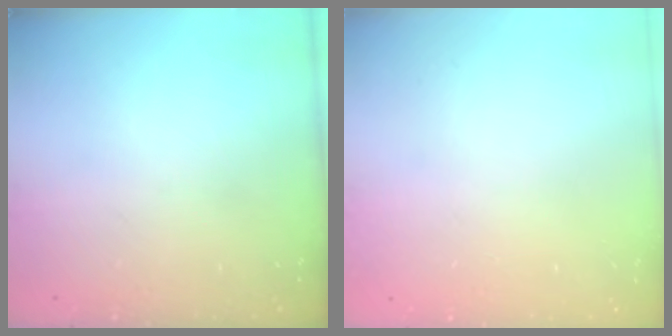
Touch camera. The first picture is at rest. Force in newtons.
{"total": 0.0}